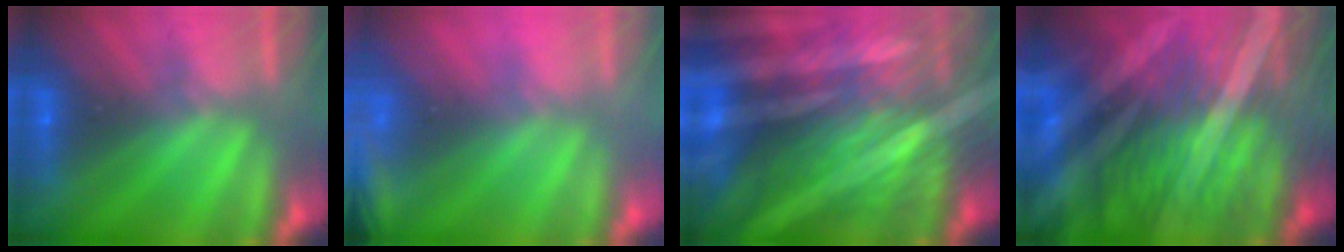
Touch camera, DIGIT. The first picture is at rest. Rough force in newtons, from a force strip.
{"total": 2.4}
{"total": 9.6}
{"total": 9.8}